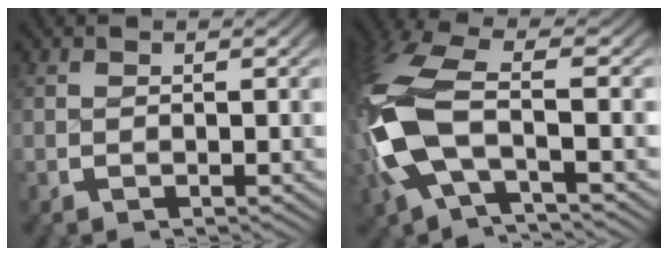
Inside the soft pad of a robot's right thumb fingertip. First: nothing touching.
{"total": 10.3, "force": [-1.3, 5.9, 8.3], "torque": [-0.240, -0.029, -0.003]}